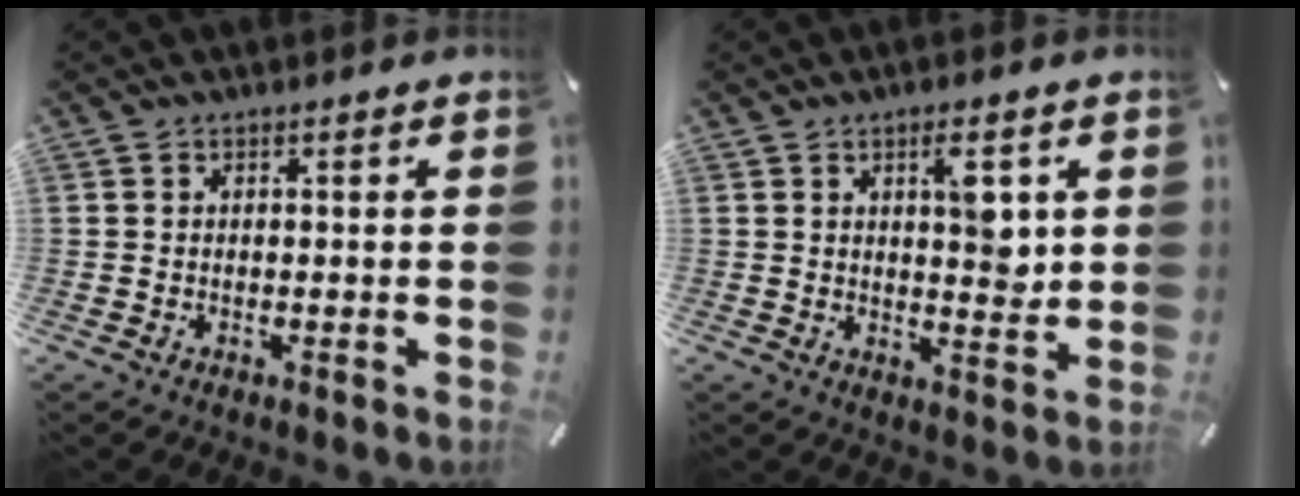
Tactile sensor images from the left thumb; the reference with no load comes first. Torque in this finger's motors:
{"motor_torque": [1.26, 1.34, 0.74, -0.85, 0.27]}